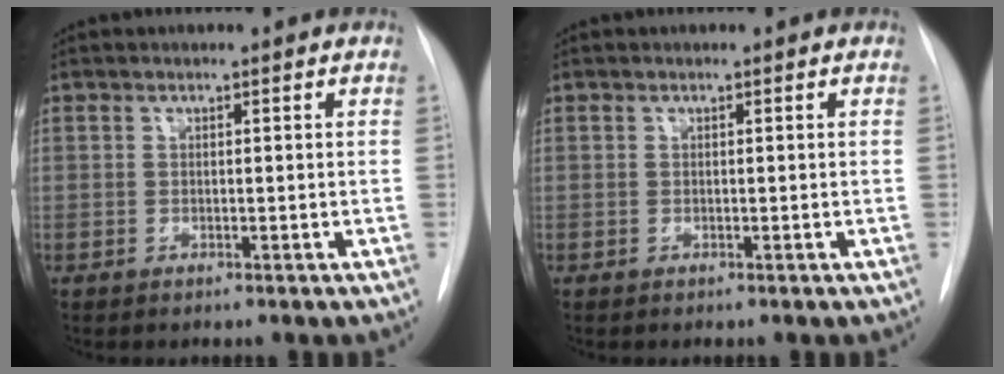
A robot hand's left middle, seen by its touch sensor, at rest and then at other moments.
{"total": 0.0}